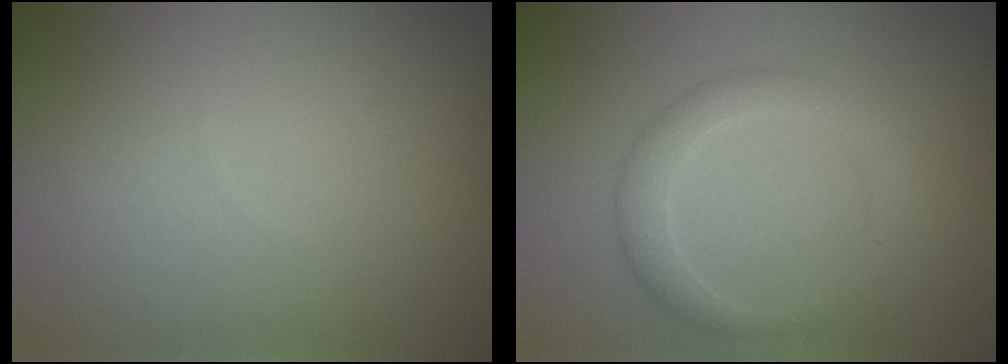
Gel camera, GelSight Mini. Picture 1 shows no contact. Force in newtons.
{"total": 2.7, "press": 2.7, "slide": 0.1}